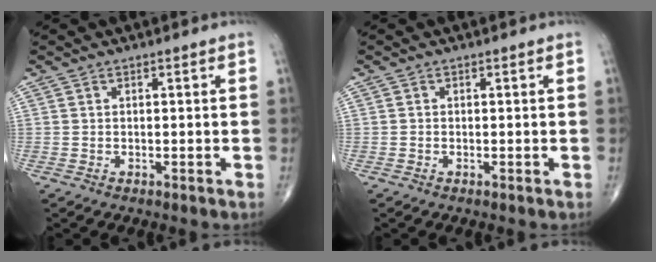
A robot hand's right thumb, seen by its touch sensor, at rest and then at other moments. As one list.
[{"total": 0.0}]